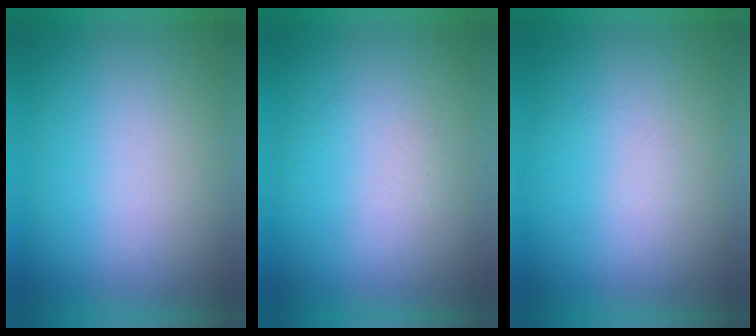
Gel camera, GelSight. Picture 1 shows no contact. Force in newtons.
{"total": 1.2}
{"total": 1.1}